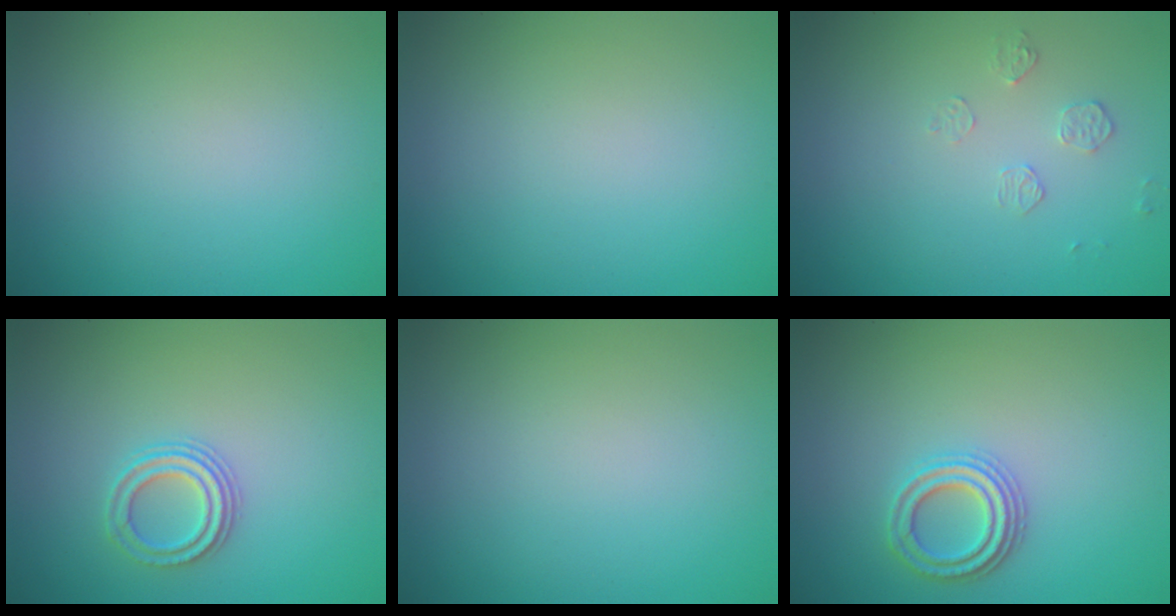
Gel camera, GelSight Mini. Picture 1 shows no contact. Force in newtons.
{"total": 0.0}
{"total": 1.3, "press": 0.6, "slide": 1.1}
{"total": 2.4, "press": 2.2, "slide": 0.8}
{"total": 0.0}
{"total": 2.7, "press": 2.6, "slide": 0.8}